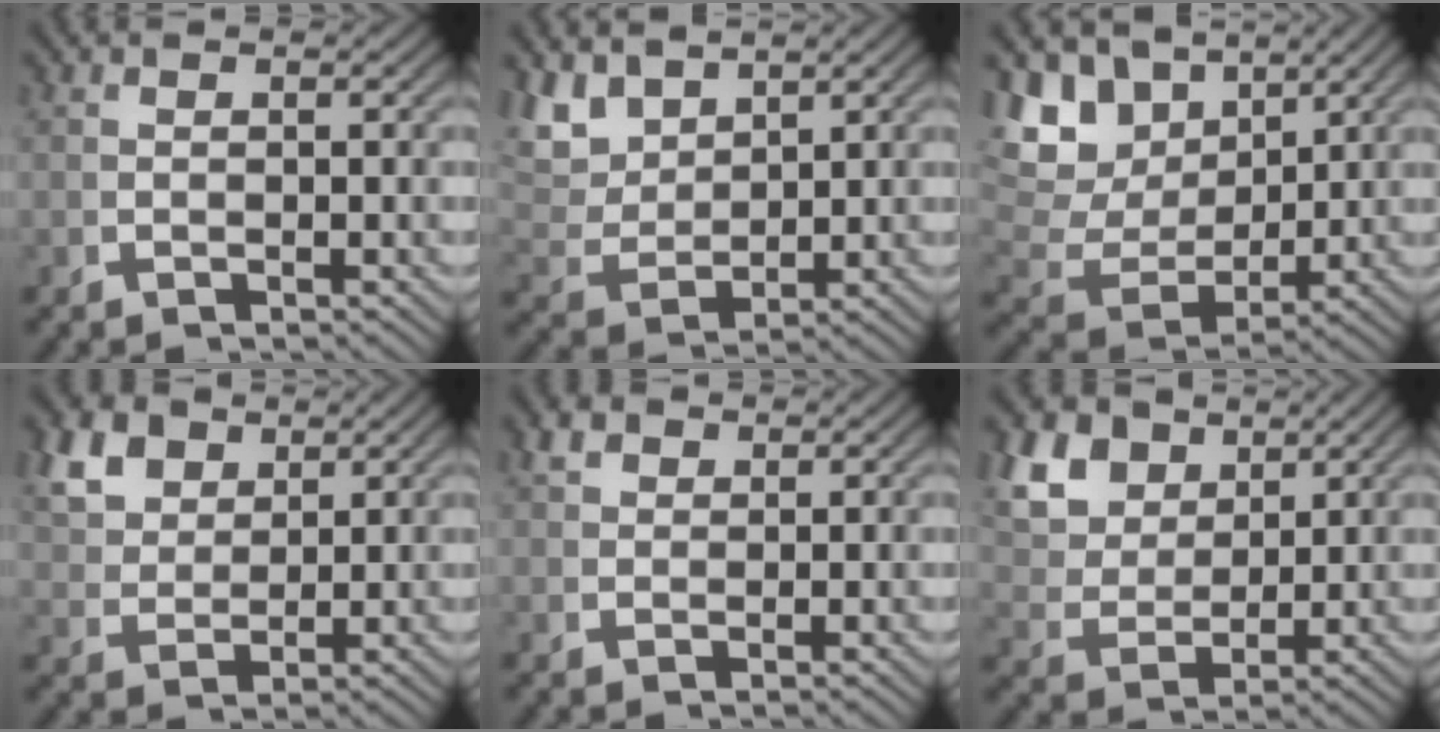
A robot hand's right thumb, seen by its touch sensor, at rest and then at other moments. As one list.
[{"total": 5.2, "force": [2.3, 3.4, 3.1], "torque": [-0.083, -0.011, 0.057]}, {"total": 10.2, "force": [2.1, 7.7, 6.5], "torque": [-0.154, -0.022, 0.043]}, {"total": 5.7, "force": [3.5, 3.5, 2.9], "torque": [-0.063, -0.003, 0.071]}, {"total": 2.1, "force": [1.7, 1.0, 0.6], "torque": [-0.010, 0.001, 0.035]}, {"total": 8.0, "force": [3.2, 5.7, 4.6], "torque": [-0.112, -0.016, 0.066]}]